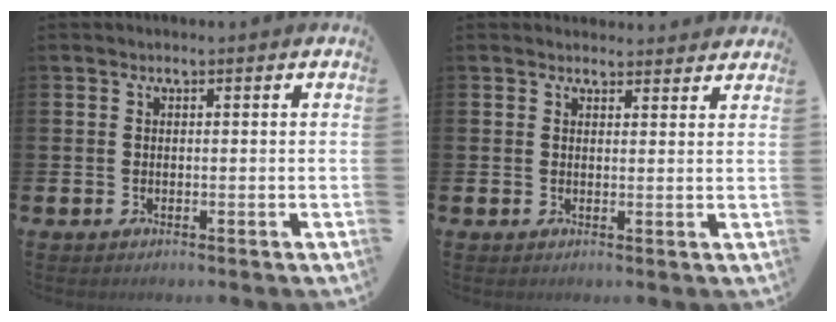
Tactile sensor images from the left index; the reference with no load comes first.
{"total": 2.2, "force": [2.1, 0.6, -0.1], "torque": [0.007, -0.010, 0.038]}